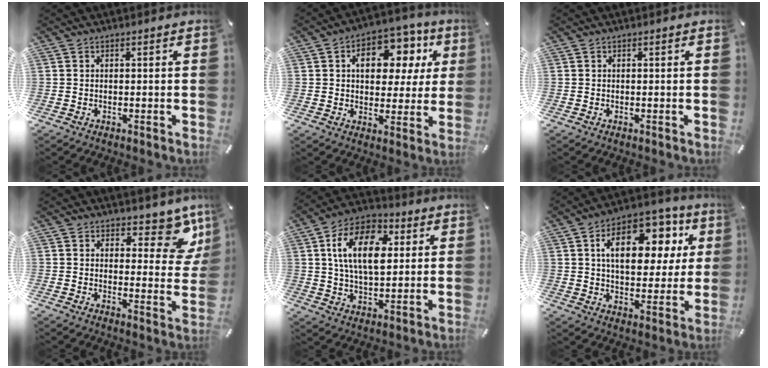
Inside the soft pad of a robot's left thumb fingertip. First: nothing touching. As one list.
[{"total": 13.2, "force": [4.4, 9.1, 8.5], "torque": [-0.115, -0.014, 0.073]}, {"total": 0.0}, {"total": 9.2, "force": [6.8, 4.8, 4.0], "torque": [-0.022, -0.059, 0.116]}, {"total": 15.1, "force": [4.1, 9.3, 11.2], "torque": [-0.208, 0.005, 0.069]}, {"total": 17.0, "force": [6.0, 10.5, 12.0], "torque": [-0.180, -0.009, 0.100]}]